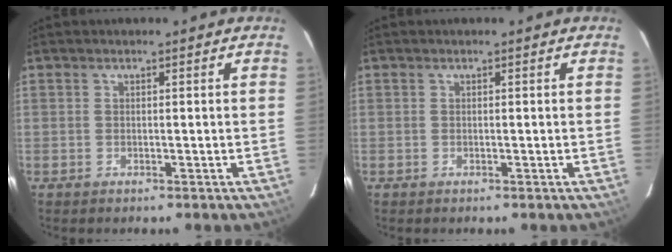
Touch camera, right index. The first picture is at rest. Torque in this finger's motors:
{"motor_torque": [-0.01, 0.01, 0.00, 0.01]}